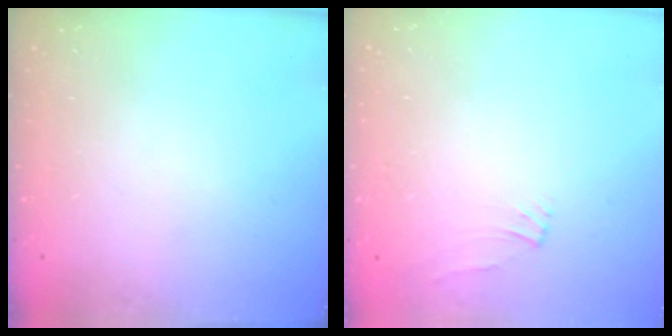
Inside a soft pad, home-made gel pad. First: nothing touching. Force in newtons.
{"total": 0.6, "press": 0.5, "slide": 0.4}